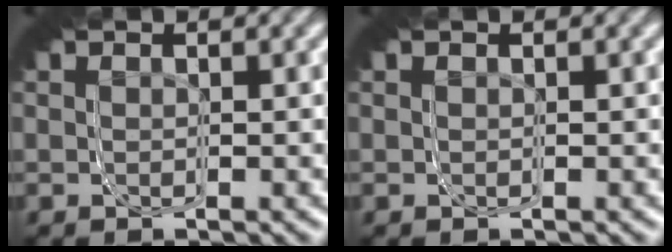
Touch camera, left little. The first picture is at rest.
{"total": 0.0}